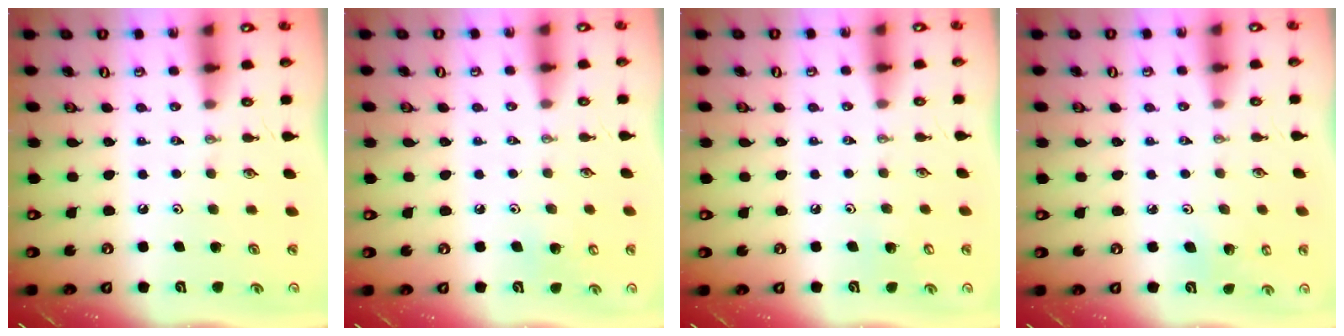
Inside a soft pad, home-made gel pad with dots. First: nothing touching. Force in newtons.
{"total": 6.0, "press": 6.0, "slide": 0.9}
{"total": 4.5, "press": 4.4, "slide": 0.4}
{"total": 4.7, "press": 4.3, "slide": 1.7}